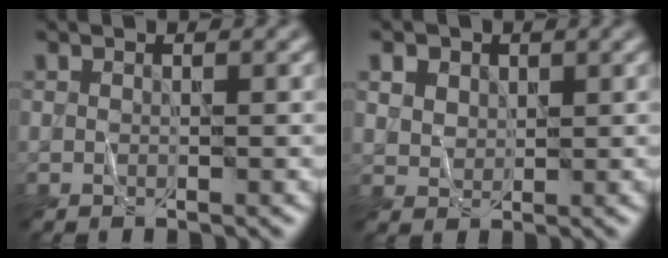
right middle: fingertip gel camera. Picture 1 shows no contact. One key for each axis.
{"total": 4.6, "fx": 2.4, "fy": 3.2, "fz": 2.1, "tx": -0.058, "ty": 0.010, "tz": 0.041}